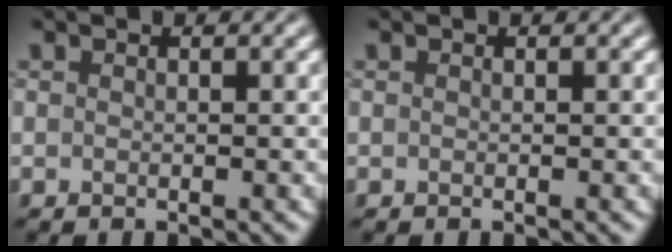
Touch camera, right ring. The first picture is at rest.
{"total": 0.0}